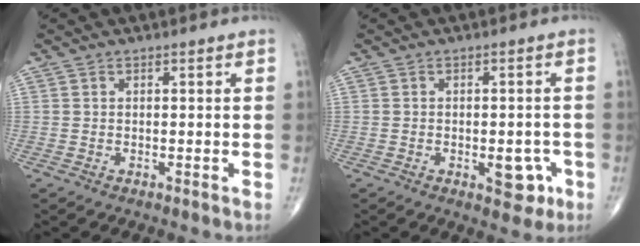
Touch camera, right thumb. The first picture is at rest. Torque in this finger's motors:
{"motor_torque": [2.88, 2.13, 1.90, -0.82, 0.74]}